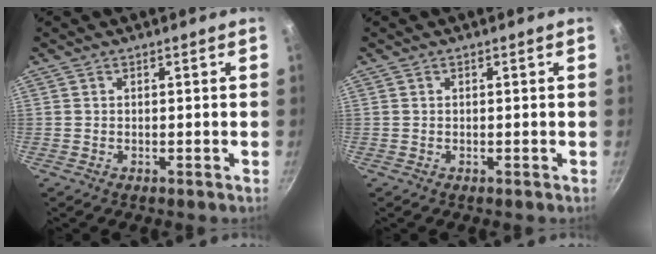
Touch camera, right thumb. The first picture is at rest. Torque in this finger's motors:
{"motor_torque": [-0.37, 0.04, -0.30, -0.20, 0.03]}